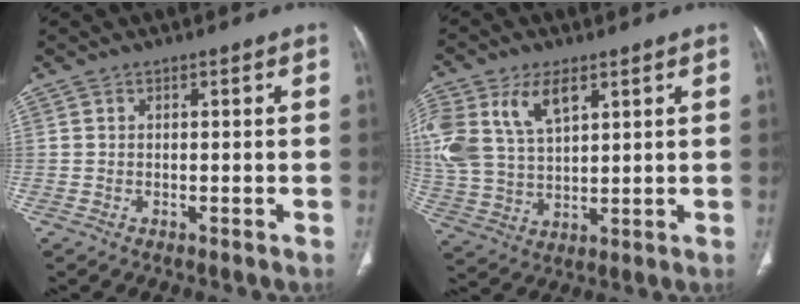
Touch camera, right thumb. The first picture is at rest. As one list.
[{"total": 16.9, "force": [7.2, 10.1, 11.5], "torque": [-0.260, -0.005, 0.143]}]